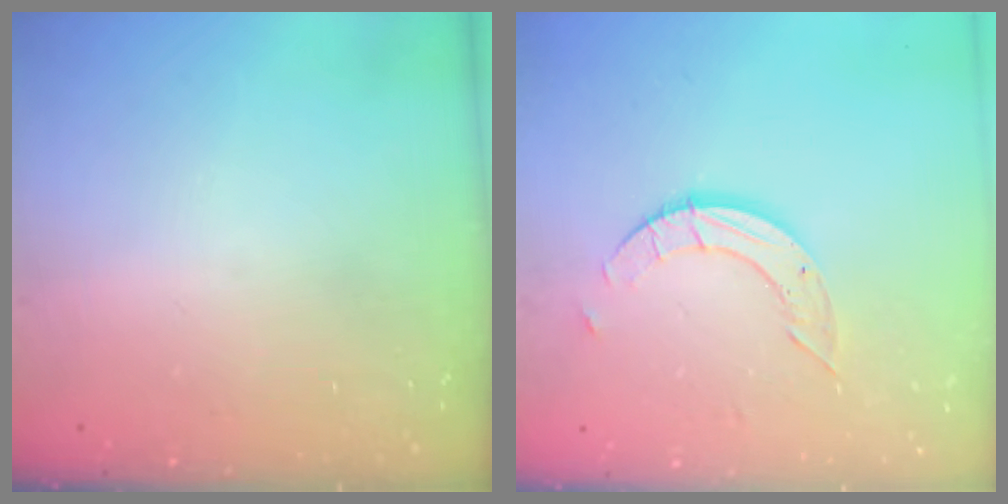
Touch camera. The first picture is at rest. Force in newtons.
{"total": 6.1, "press": 6.1, "slide": 0.2}